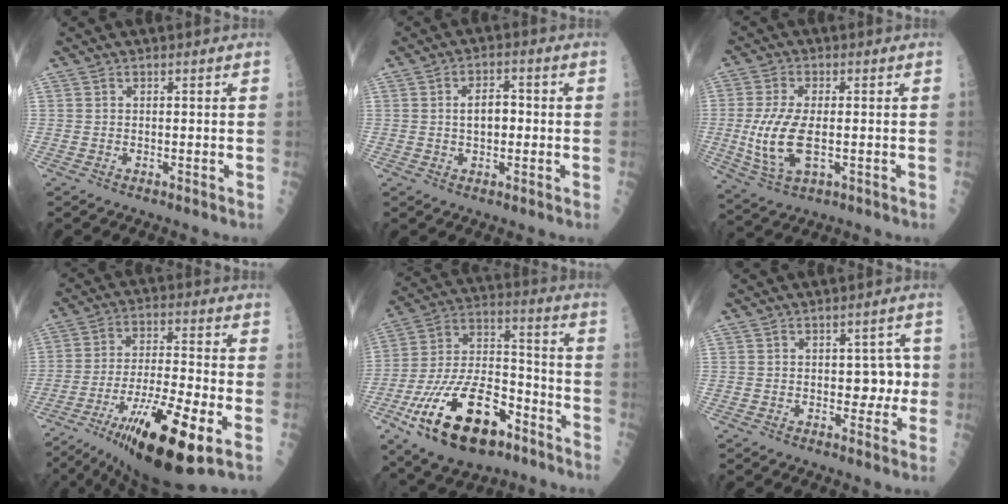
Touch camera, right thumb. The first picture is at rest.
{"total": 5.2, "force": [0.1, 3.0, 4.3], "torque": [-0.060, 0.011, 0.000]}
{"total": 10.9, "force": [-1.3, 5.1, 9.5], "torque": [-0.206, -0.006, -0.018]}
{"total": 22.0, "force": [-9.4, 5.0, 19.2], "torque": [-0.338, 0.002, -0.151]}
{"total": 24.5, "force": [-11.9, 12.1, 17.7], "torque": [-0.350, 0.056, -0.200]}
{"total": 4.7, "force": [-0.1, 3.1, 3.5], "torque": [-0.010, 0.008, -0.001]}